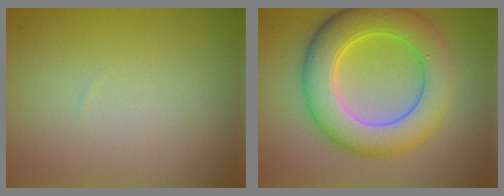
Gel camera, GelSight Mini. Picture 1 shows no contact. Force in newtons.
{"total": 8.2, "press": 8.2, "slide": 0.2}